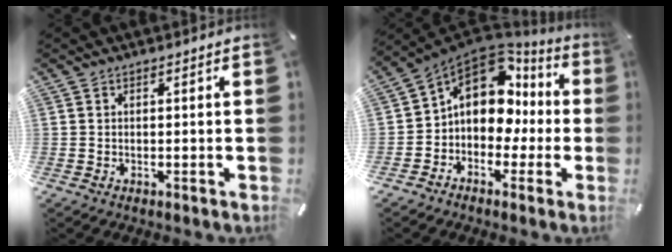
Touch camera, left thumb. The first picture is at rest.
{"total": 12.9, "force": [2.9, 10.0, 7.5], "torque": [-0.138, -0.020, 0.050]}